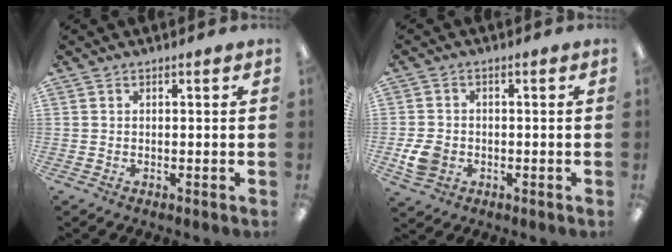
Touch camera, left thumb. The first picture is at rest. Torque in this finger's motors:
{"motor_torque": [-0.38, 0.63, -0.13, 0.12, 0.01]}